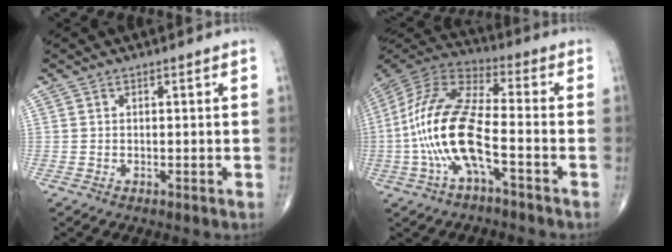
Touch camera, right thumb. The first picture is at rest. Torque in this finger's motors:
{"motor_torque": [2.66, 2.35, 1.85, -0.38, 0.24]}